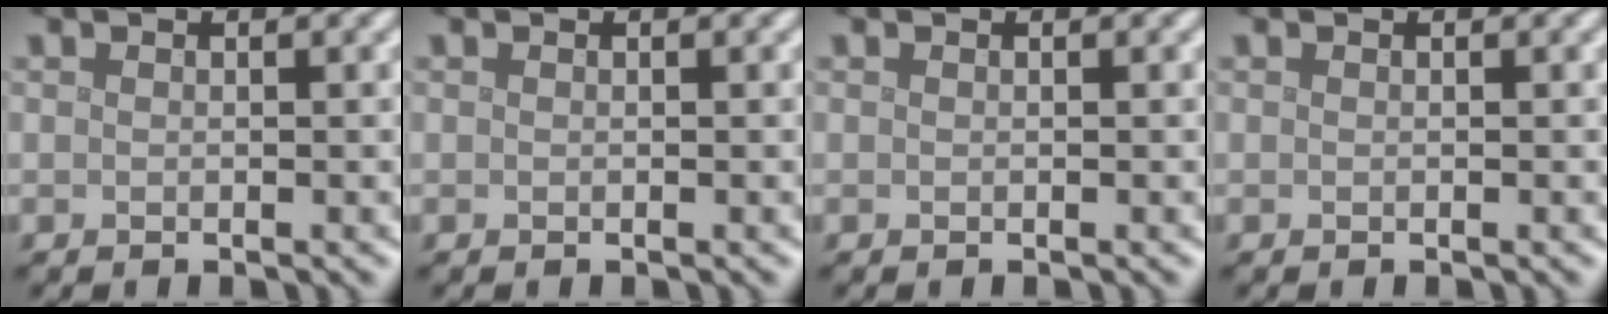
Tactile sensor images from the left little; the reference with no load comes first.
{"total": 0.0}
{"total": 0.0}
{"total": 0.0}